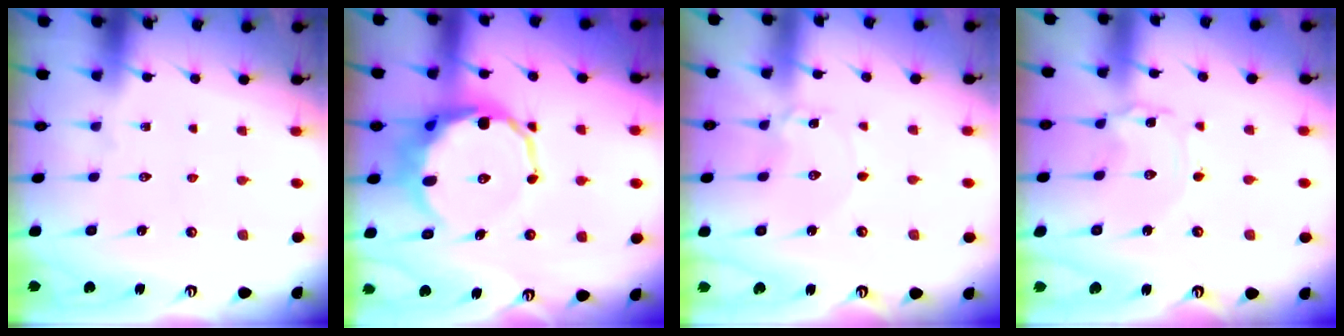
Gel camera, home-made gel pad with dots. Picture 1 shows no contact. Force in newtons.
{"total": 13.0, "press": 12.7, "slide": 3.0}
{"total": 1.5, "press": 1.5, "slide": 0.2}
{"total": 1.3, "press": 1.3, "slide": 0.1}